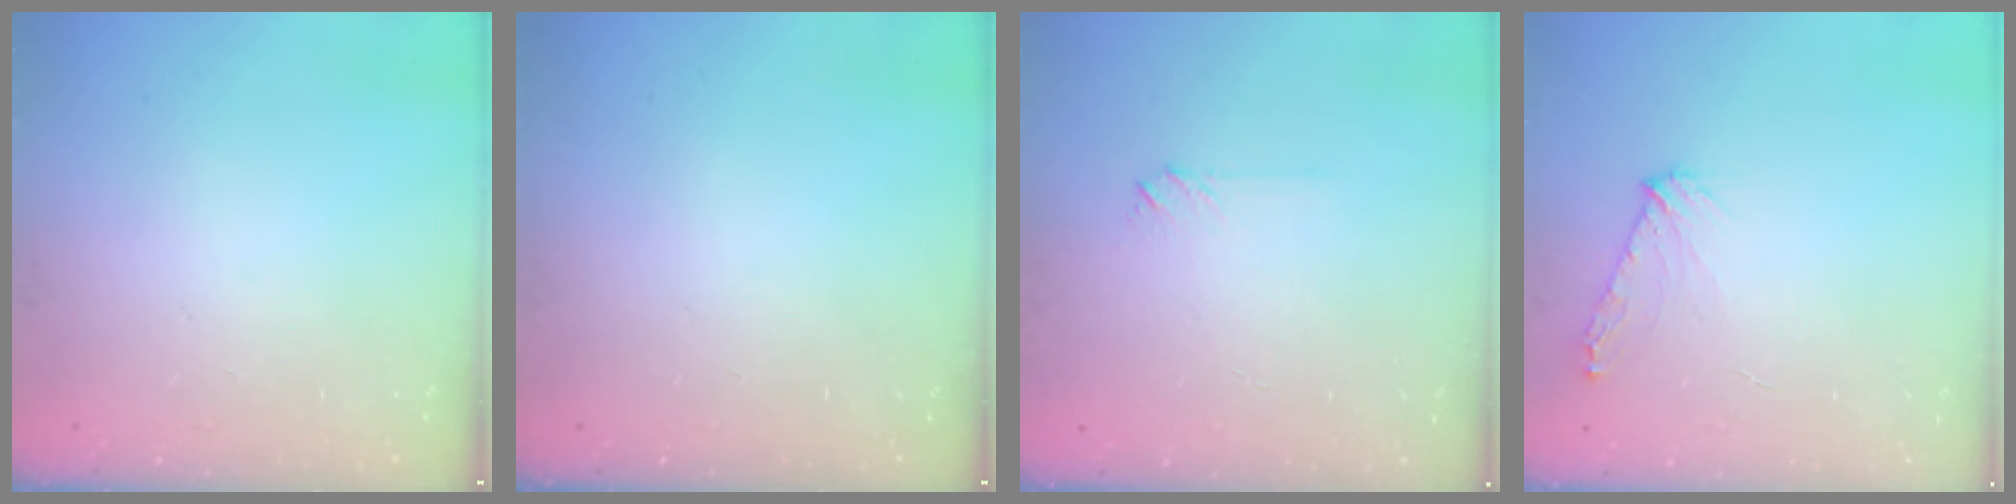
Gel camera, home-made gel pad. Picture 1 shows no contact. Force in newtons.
{"total": 0.0}
{"total": 2.0, "press": 2.0, "slide": 0.3}
{"total": 6.6, "press": 6.6, "slide": 0.9}